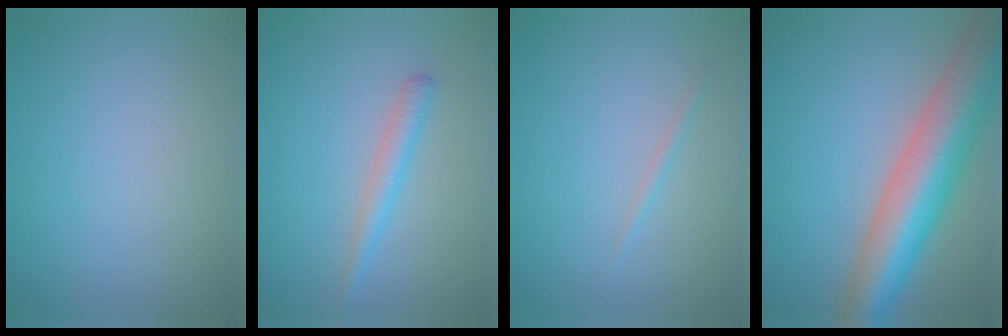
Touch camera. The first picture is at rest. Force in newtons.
{"total": 2.0, "press": 2.0, "slide": 0.0}
{"total": 0.7, "press": 0.7, "slide": 0.1}
{"total": 11.0, "press": 11.0, "slide": 0.6}